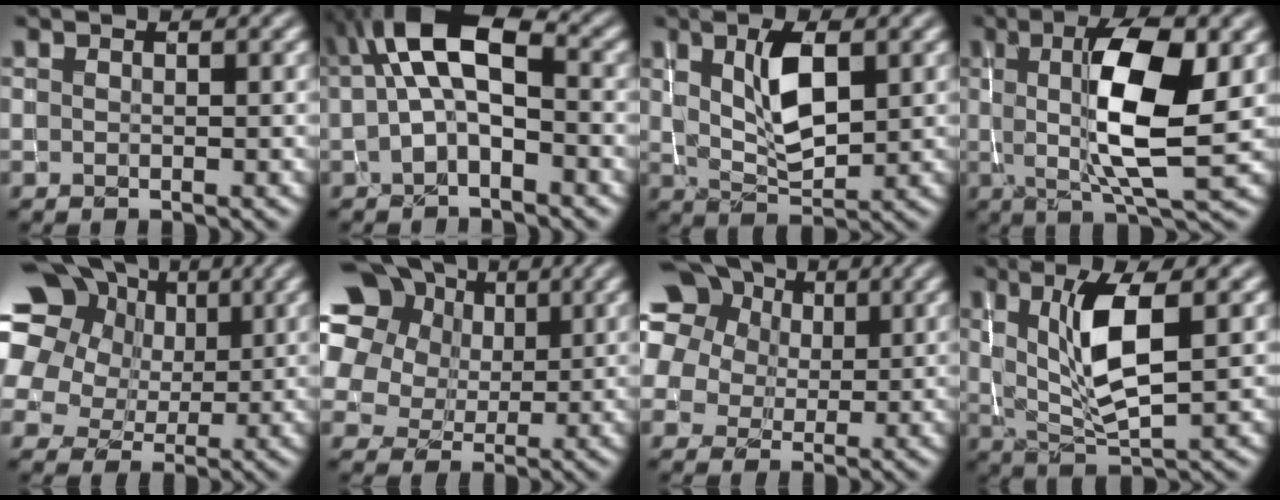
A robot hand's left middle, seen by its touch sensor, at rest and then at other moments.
{"total": 6.3, "force": [0.6, 2.8, 5.7], "torque": [-0.103, 0.018, 0.002]}
{"total": 4.3, "force": [1.3, 1.8, 3.7], "torque": [-0.077, -0.002, 0.026]}
{"total": 8.5, "force": [0.9, 2.2, 8.2], "torque": [-0.129, -0.007, 0.018]}
{"total": 20.1, "force": [8.6, 15.6, 9.2], "torque": [-0.236, 0.051, 0.145]}
{"total": 16.5, "force": [7.7, 12.2, 8.0], "torque": [-0.200, 0.047, 0.144]}
{"total": 15.2, "force": [7.6, 11.2, 6.8], "torque": [-0.179, 0.046, 0.130]}
{"total": 5.6, "force": [1.3, 1.3, 5.3], "torque": [-0.099, -0.007, 0.031]}